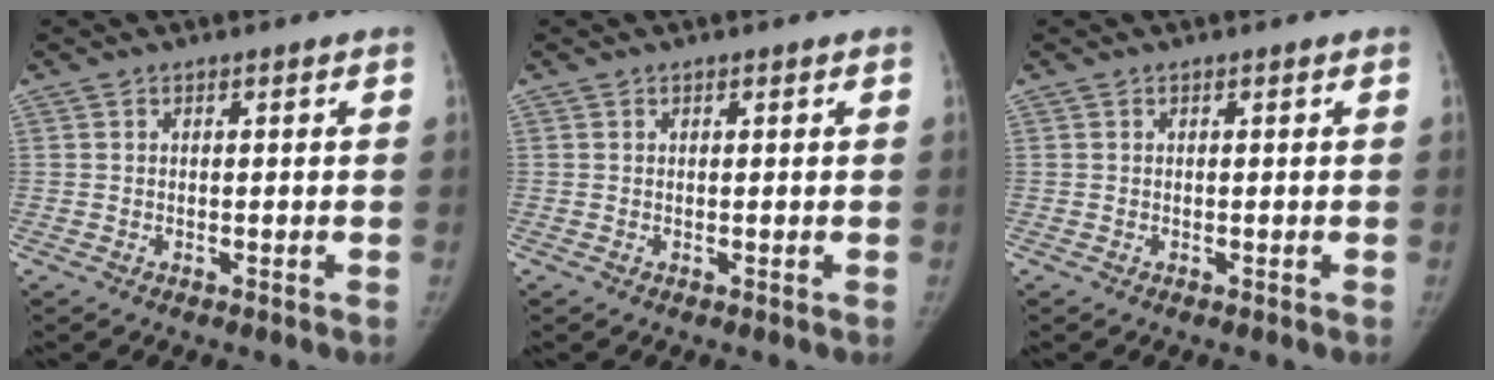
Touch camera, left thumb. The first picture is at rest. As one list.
[{"total": 0.0}, {"total": 0.0}]